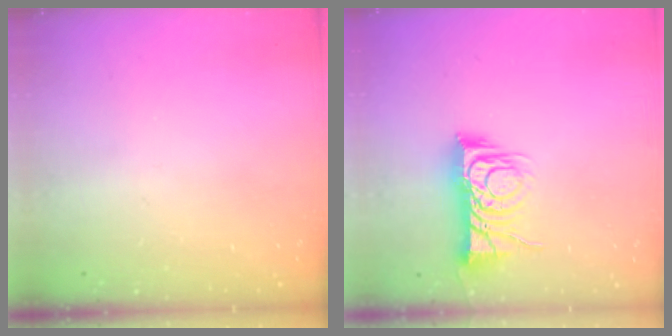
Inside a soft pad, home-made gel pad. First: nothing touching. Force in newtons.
{"total": 9.7, "press": 9.7, "slide": 0.6}